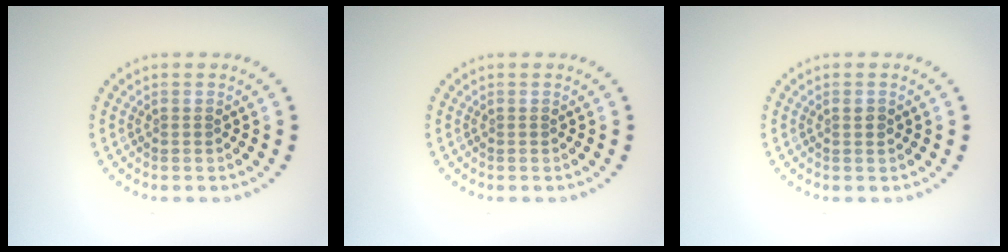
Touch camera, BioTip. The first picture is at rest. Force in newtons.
{"total": 0.0}
{"total": 0.7, "press": 0.7, "slide": 0.2}